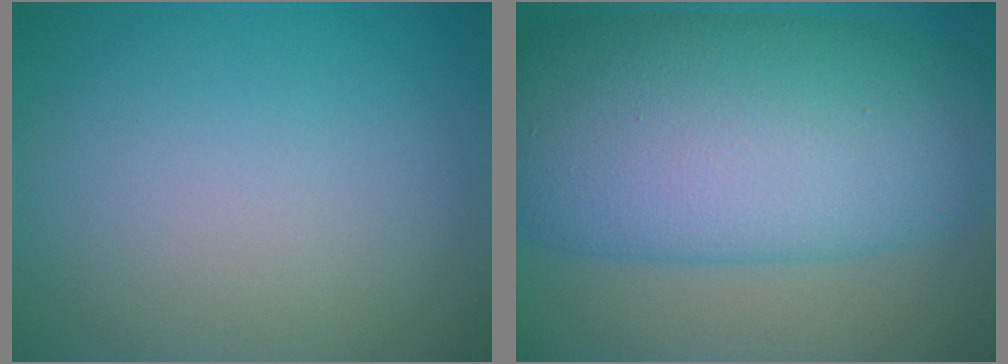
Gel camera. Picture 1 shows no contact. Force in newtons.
{"total": 14.6, "press": 14.6, "slide": 0.1}